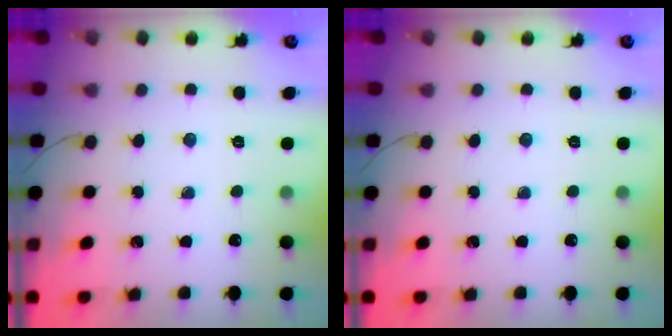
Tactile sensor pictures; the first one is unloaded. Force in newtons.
{"total": 0.0}